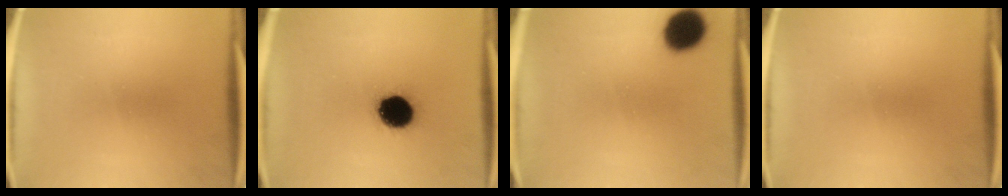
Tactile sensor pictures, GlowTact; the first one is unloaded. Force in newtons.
{"total": 12.5}
{"total": 12.3}
{"total": 0.0}